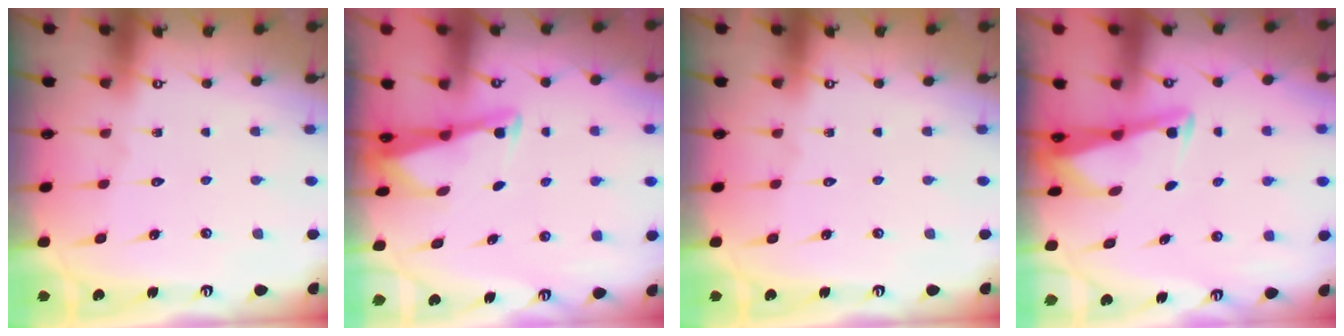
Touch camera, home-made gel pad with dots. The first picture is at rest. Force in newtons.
{"total": 2.7, "press": 2.7, "slide": 0.1}
{"total": 0.0}
{"total": 2.7, "press": 2.7, "slide": 0.2}